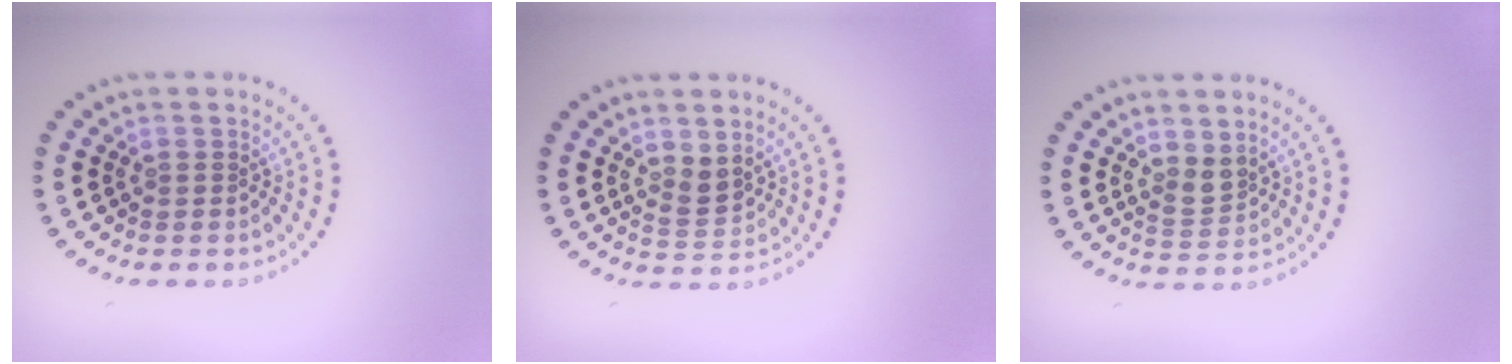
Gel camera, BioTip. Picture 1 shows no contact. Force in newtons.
{"total": 1.8, "press": 1.5, "slide": 1.1}
{"total": 1.8, "press": 1.5, "slide": 1.0}